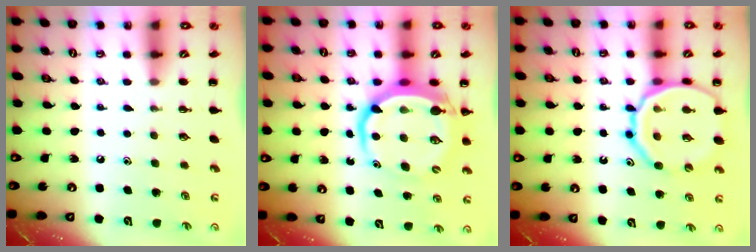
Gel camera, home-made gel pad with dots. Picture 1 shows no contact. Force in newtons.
{"total": 10.2, "press": 9.8, "slide": 2.8}
{"total": 17.8, "press": 17.6, "slide": 2.5}